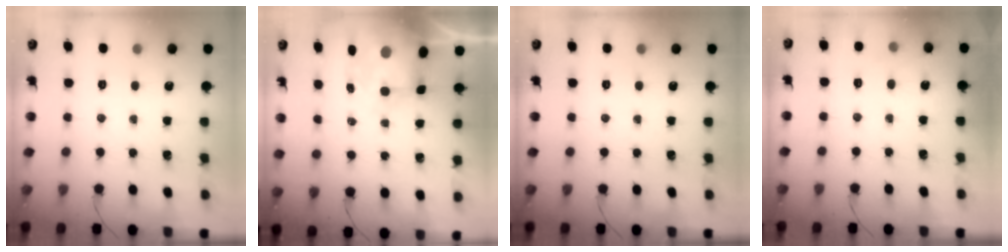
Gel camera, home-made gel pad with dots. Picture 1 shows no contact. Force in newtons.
{"total": 7.8, "press": 7.4, "slide": 2.2}
{"total": 0.0}
{"total": 5.0, "press": 4.9, "slide": 1.2}